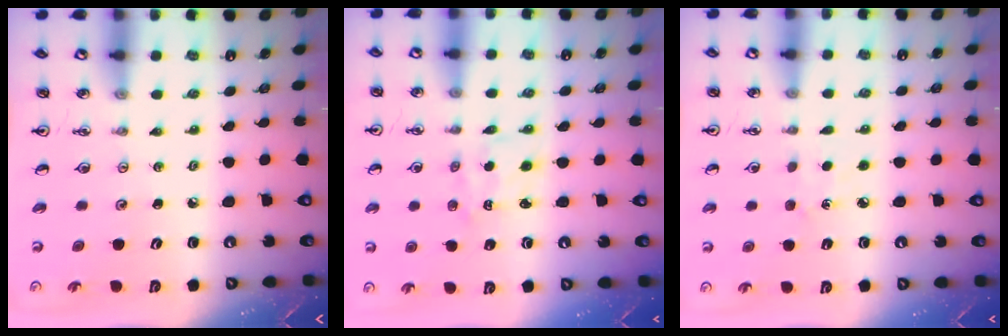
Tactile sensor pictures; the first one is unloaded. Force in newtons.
{"total": 2.8, "press": 2.8, "slide": 0.4}
{"total": 3.7, "press": 3.7, "slide": 0.5}